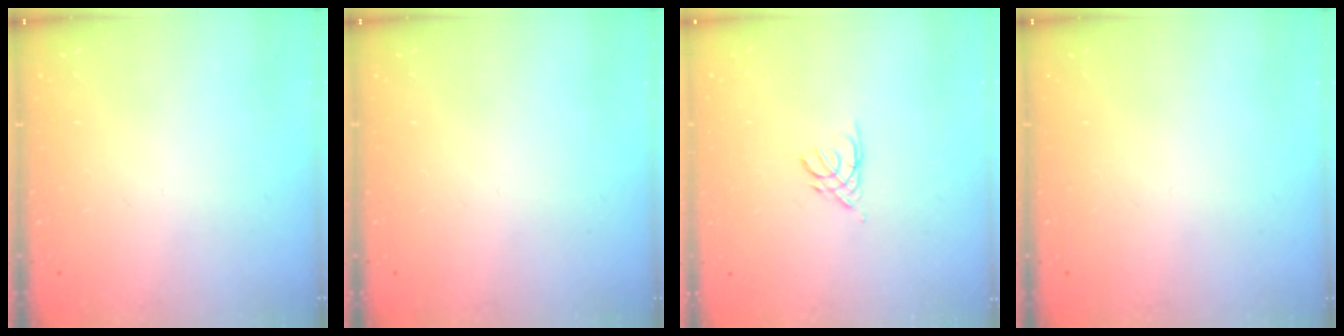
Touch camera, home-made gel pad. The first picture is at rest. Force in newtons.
{"total": 0.0}
{"total": 2.2, "press": 2.2, "slide": 0.4}
{"total": 0.0}